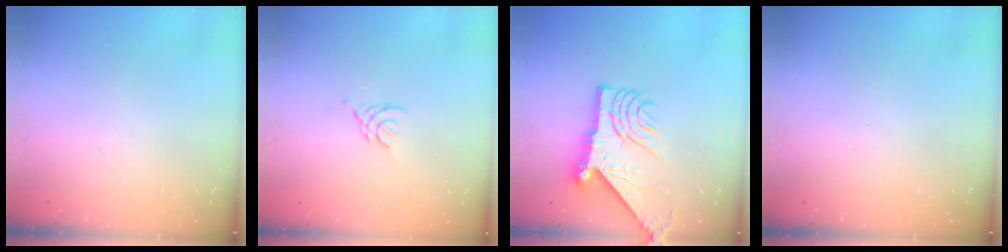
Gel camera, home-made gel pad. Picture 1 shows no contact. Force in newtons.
{"total": 2.9, "press": 2.8, "slide": 0.6}
{"total": 13.8, "press": 13.8, "slide": 1.2}
{"total": 0.0}